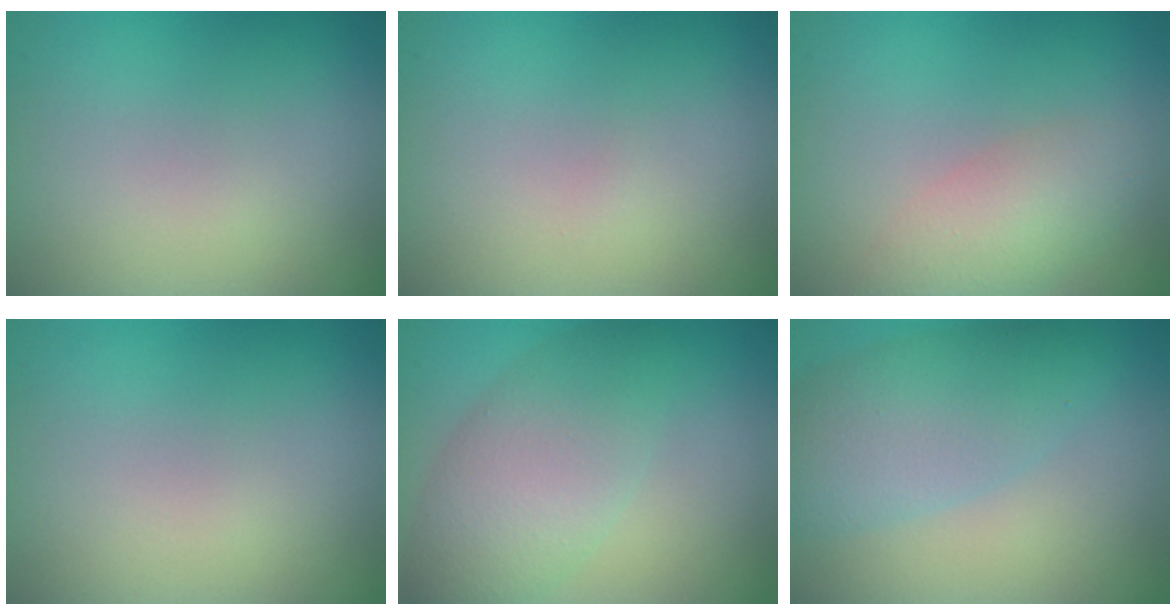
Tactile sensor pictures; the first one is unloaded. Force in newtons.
{"total": 0.0}
{"total": 3.3, "press": 3.3, "slide": 0.3}
{"total": 0.0}
{"total": 5.7, "press": 5.7, "slide": 0.0}
{"total": 5.4, "press": 5.4, "slide": 0.2}